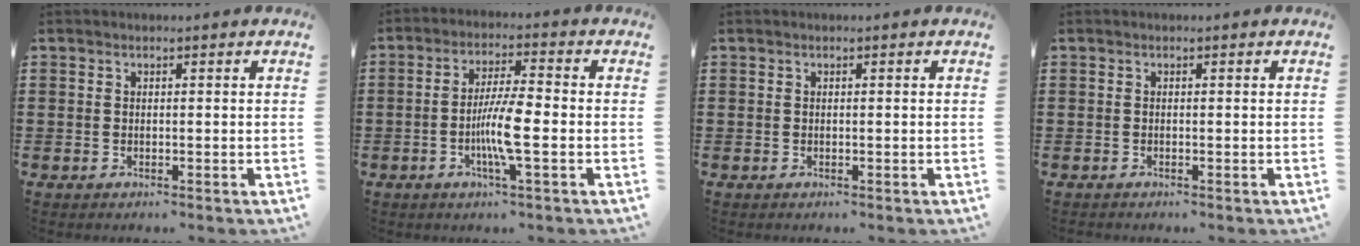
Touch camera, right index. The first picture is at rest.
{"total": 7.6, "force": [-1.9, 1.0, 7.3], "torque": [-0.143, -0.008, -0.040]}
{"total": 0.0}
{"total": 0.0}